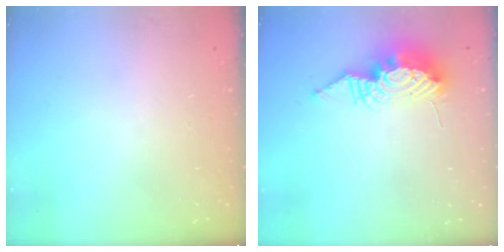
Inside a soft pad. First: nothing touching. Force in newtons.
{"total": 11.7, "press": 11.6, "slide": 1.1}